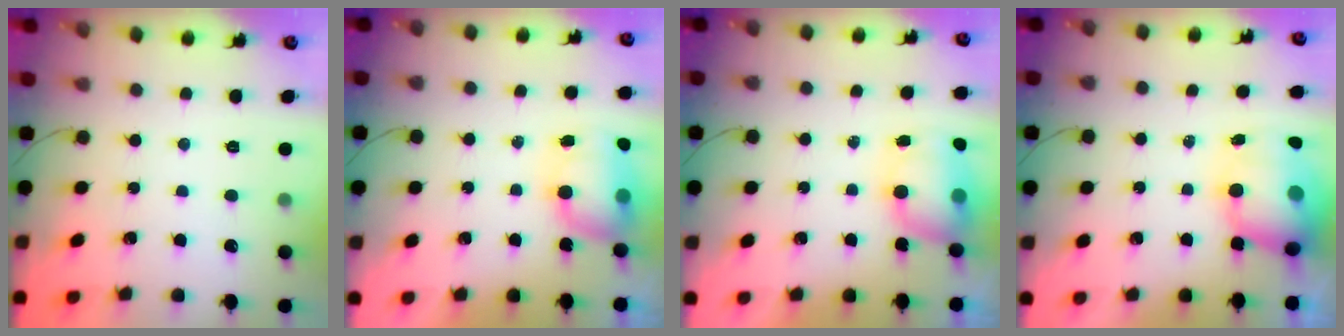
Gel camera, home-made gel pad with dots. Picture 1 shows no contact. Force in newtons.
{"total": 11.9, "press": 9.3, "slide": 7.4}
{"total": 8.9, "press": 8.6, "slide": 2.4}
{"total": 12.5, "press": 12.2, "slide": 3.0}